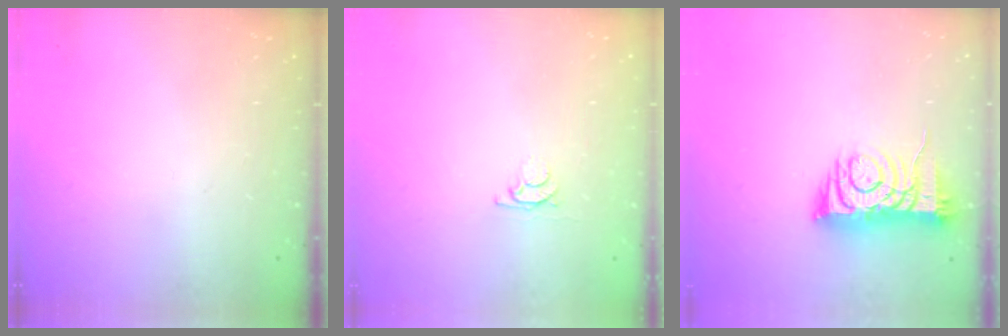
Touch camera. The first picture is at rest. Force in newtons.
{"total": 3.1, "press": 3.0, "slide": 0.4}
{"total": 8.3, "press": 8.2, "slide": 1.3}